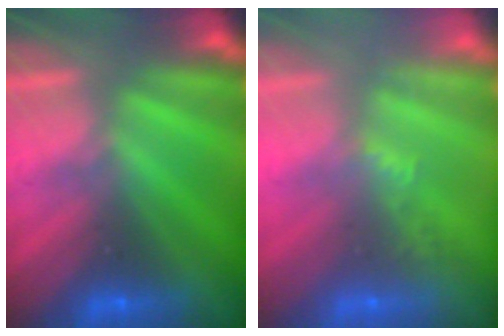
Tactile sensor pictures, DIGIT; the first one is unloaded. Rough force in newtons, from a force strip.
{"total": 2.3}